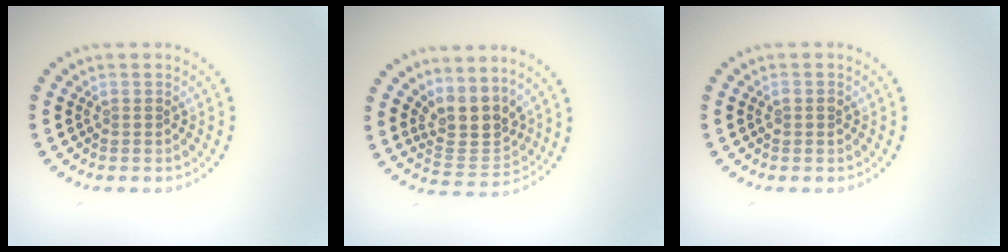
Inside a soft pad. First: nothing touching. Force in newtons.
{"total": 4.0, "press": 3.3, "slide": 2.2}
{"total": 1.0, "press": 1.0, "slide": 0.2}